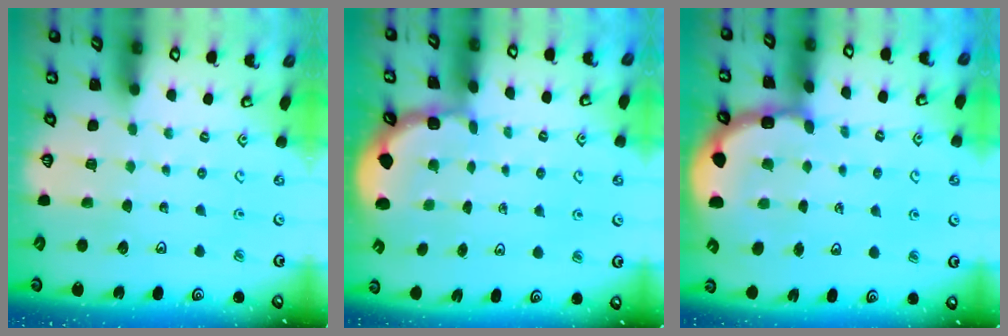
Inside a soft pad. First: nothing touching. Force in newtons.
{"total": 1.8, "press": 1.6, "slide": 0.8}
{"total": 5.9, "press": 5.7, "slide": 1.3}